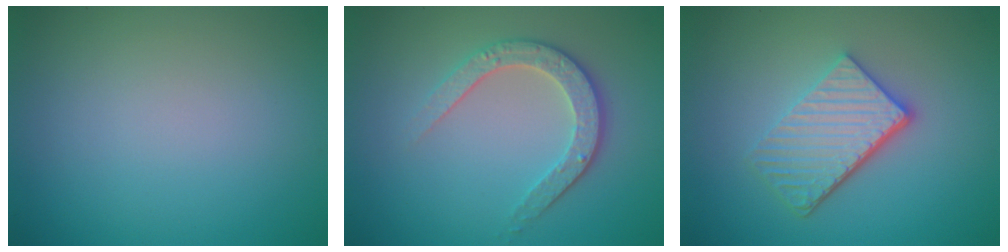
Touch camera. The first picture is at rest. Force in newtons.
{"total": 3.4, "press": 2.9, "slide": 1.8}
{"total": 4.7, "press": 3.5, "slide": 3.1}